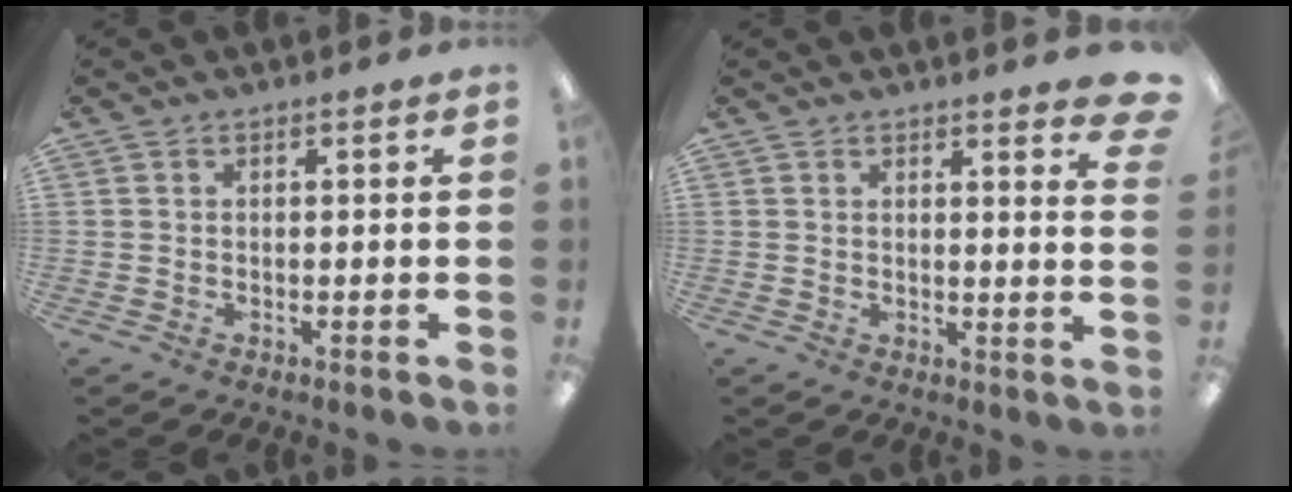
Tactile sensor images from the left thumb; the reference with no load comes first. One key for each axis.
{"total": 3.5, "fx": 2.9, "fy": 0.3, "fz": 1.9, "tx": -0.022, "ty": -0.021, "tz": 0.047}